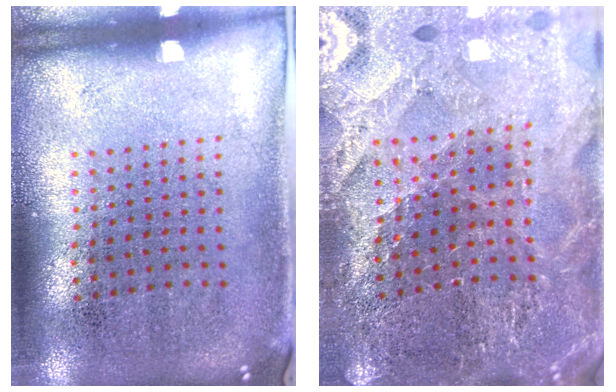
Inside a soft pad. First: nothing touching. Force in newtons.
{"total": 3.0, "press": 2.9, "slide": 0.4}